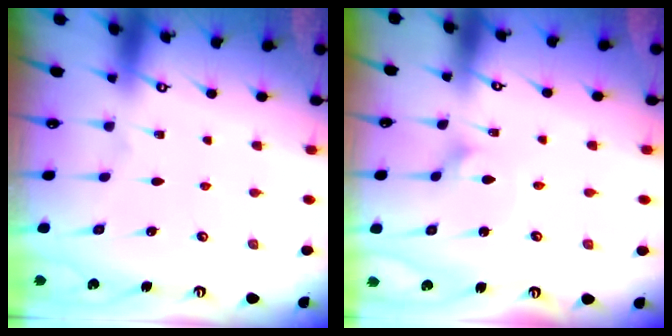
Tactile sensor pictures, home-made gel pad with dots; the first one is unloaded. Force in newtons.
{"total": 1.7, "press": 1.7, "slide": 0.2}